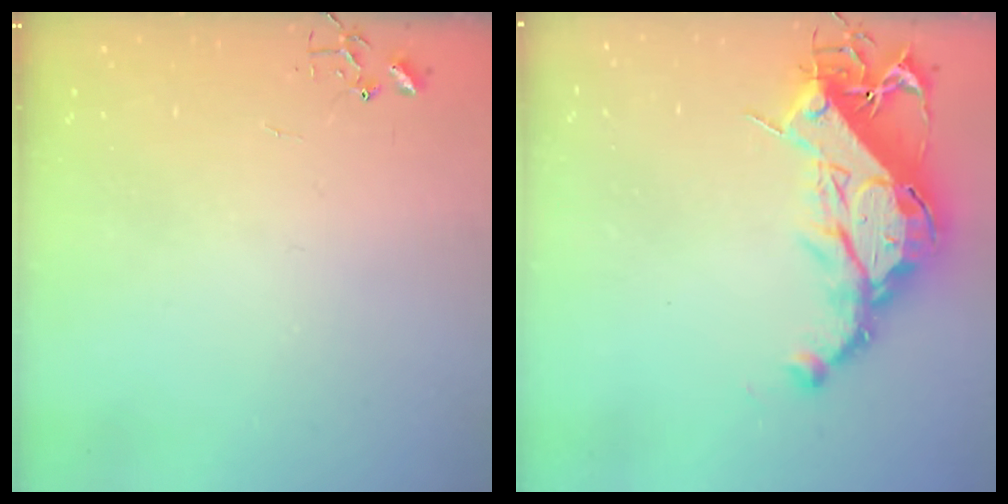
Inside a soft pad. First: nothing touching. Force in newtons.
{"total": 21.6, "press": 21.5, "slide": 2.2}